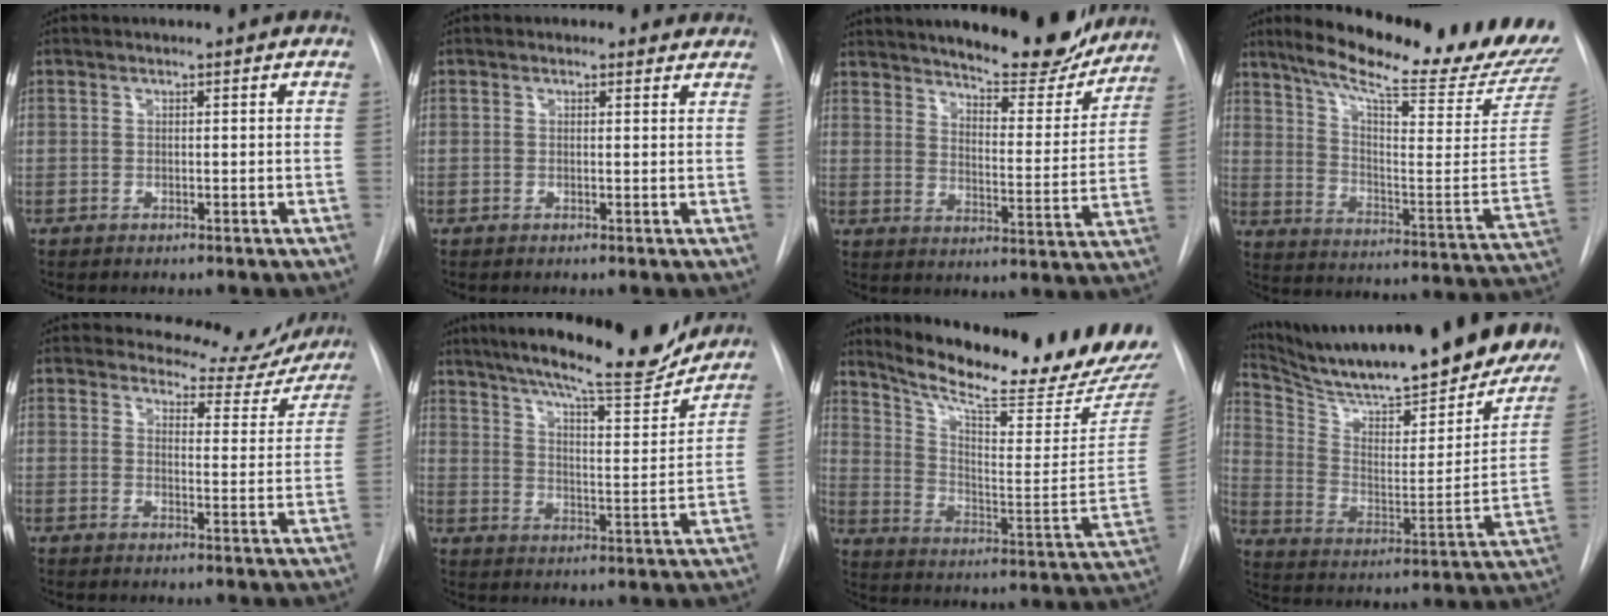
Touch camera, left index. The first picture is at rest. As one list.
[{"total": 2.4, "force": [2.1, 1.2, 0.3], "torque": [0.003, 0.001, 0.009]}, {"total": 19.1, "force": [17.0, 3.8, 7.7], "torque": [-0.107, -0.028, 0.224]}, {"total": 25.6, "force": [22.0, 1.8, 12.9], "torque": [-0.205, -0.086, 0.294]}, {"total": 10.2, "force": [9.8, 2.6, -0.1], "torque": [0.022, -0.033, 0.102]}, {"total": 19.7, "force": [17.5, 2.0, 8.8], "torque": [-0.142, -0.025, 0.244]}, {"total": 24.2, "force": [21.9, 0.6, 10.2], "torque": [-0.171, -0.096, 0.307]}, {"total": 32.3, "force": [28.0, 5.2, 15.1], "torque": [-0.249, -0.091, 0.381]}]